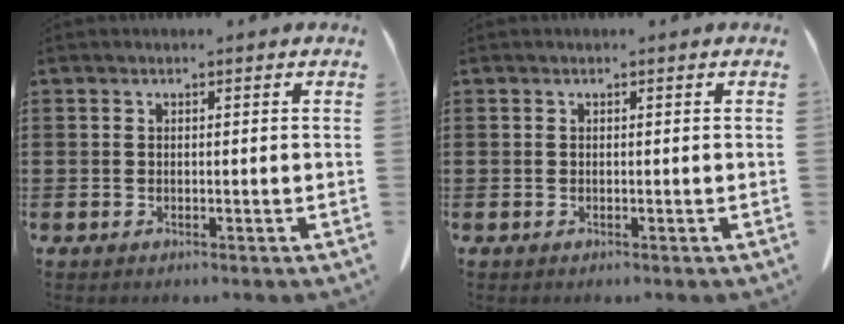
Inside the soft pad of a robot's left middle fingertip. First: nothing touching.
{"total": 0.0}